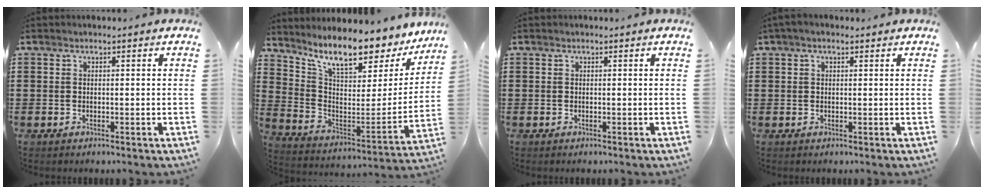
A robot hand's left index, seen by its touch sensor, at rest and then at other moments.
{"total": 10.7, "force": [8.8, 2.3, 5.7], "torque": [-0.124, -0.072, 0.144]}
{"total": 0.0}
{"total": 1.1, "force": [0.4, 0.4, 0.9], "torque": [-0.016, 0.004, 0.007]}